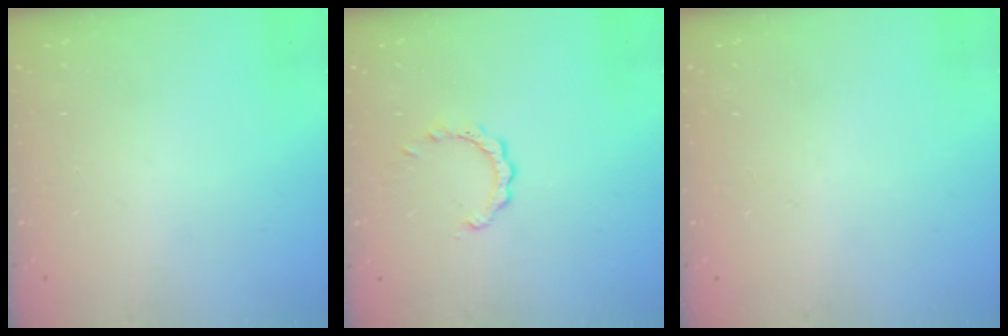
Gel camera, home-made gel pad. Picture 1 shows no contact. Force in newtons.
{"total": 3.0, "press": 3.0, "slide": 0.1}
{"total": 1.7, "press": 1.6, "slide": 0.8}